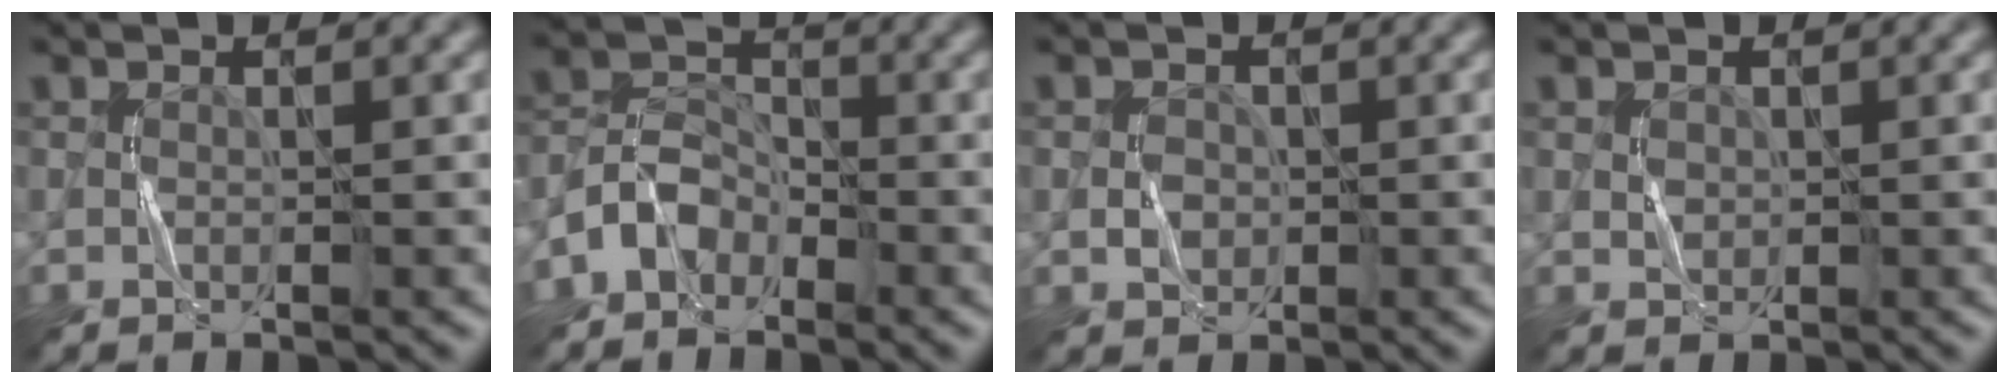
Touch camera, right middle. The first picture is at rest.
{"total": 3.4, "force": [-2.3, 2.2, 1.2], "torque": [-0.024, 0.011, -0.058]}
{"total": 1.5, "force": [-0.2, 1.2, 0.8], "torque": [-0.013, 0.000, -0.007]}
{"total": 0.8, "force": [0.3, 0.7, 0.3], "torque": [-0.007, -0.001, 0.008]}